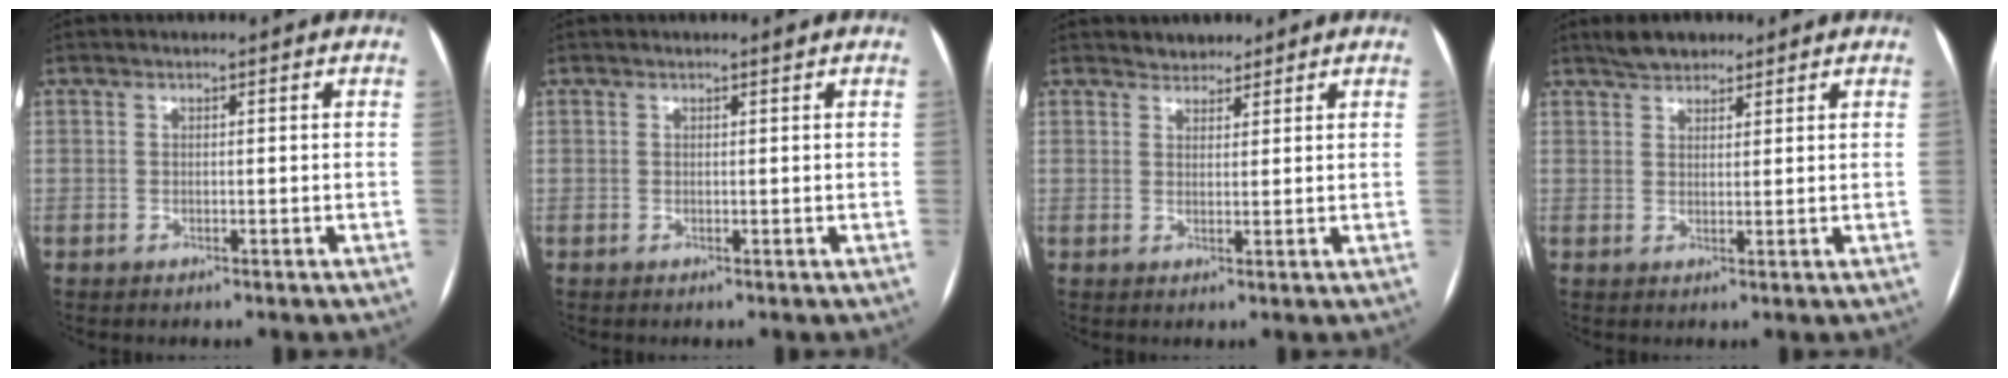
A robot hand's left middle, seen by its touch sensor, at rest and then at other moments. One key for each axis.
{"total": 0.7, "fx": 0.6, "fy": -0.1, "fz": 0.4, "tx": -0.012, "ty": 0.011, "tz": 0.013}
{"total": 2.4, "fx": 2.1, "fy": 1.2, "fz": 0.1, "tx": -0.004, "ty": 0.008, "tz": 0.033}
{"total": 4.0, "fx": 3.3, "fy": 1.8, "fz": 1.5, "tx": -0.032, "ty": 0.014, "tz": 0.059}